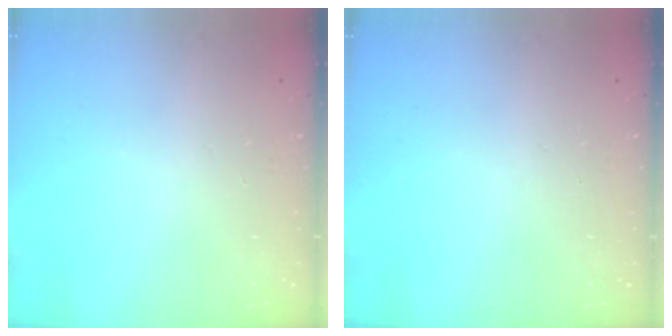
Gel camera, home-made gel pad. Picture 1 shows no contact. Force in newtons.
{"total": 0.0}